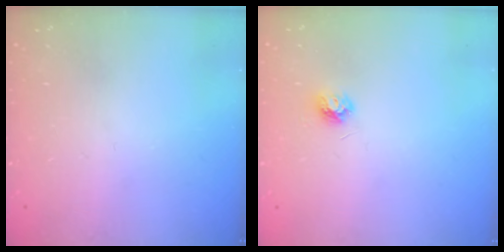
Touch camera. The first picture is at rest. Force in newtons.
{"total": 4.7, "press": 4.7, "slide": 0.6}